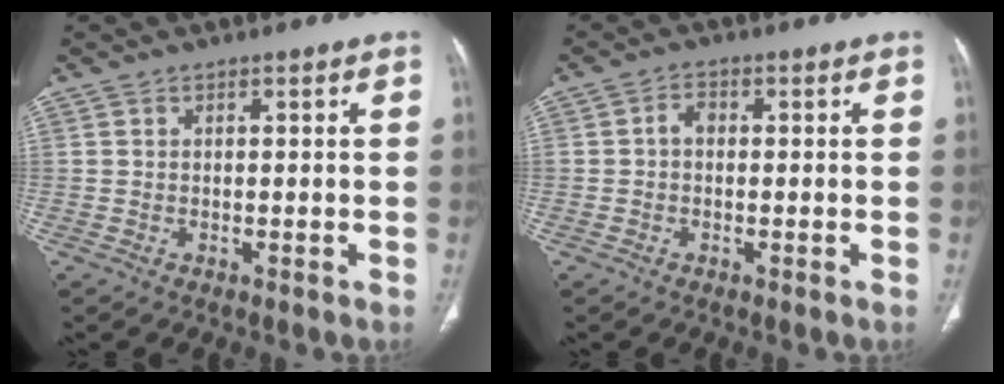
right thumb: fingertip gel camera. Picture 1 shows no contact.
{"total": 2.3, "force": [-0.1, 1.6, 1.6], "torque": [-0.020, 0.009, -0.006]}